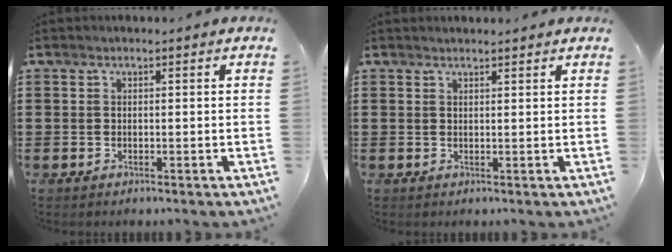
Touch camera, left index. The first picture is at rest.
{"total": 1.0, "force": [1.0, 0.0, 0.2], "torque": [-0.005, -0.001, 0.019]}